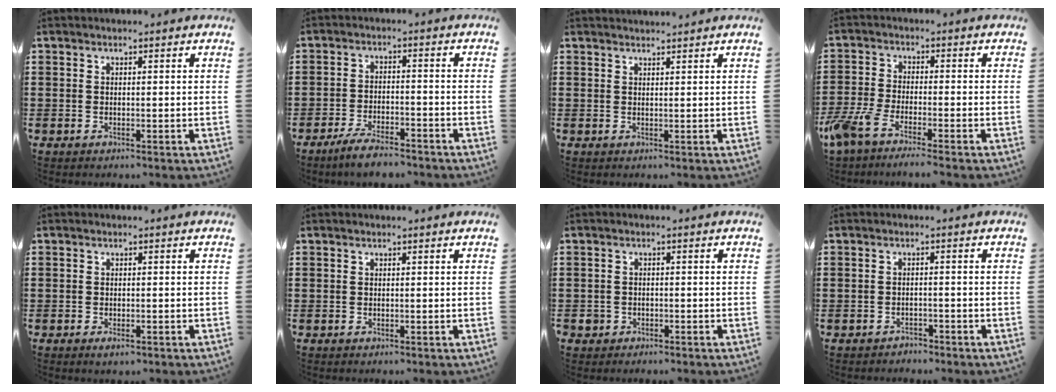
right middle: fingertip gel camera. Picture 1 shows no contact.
{"total": 4.6, "force": [-4.1, 0.5, 2.1], "torque": [-0.041, -0.002, -0.078]}
{"total": 1.2, "force": [1.2, -0.1, 0.0], "torque": [-0.001, 0.001, 0.023]}
{"total": 4.7, "force": [-3.8, 0.5, 2.8], "torque": [-0.089, -0.018, -0.081]}
{"total": 1.0, "force": [-0.8, 0.3, 0.5], "torque": [-0.014, -0.005, -0.013]}
{"total": 0.0}
{"total": 1.3, "force": [-0.9, 0.9, 0.0], "torque": [-0.004, 0.003, -0.023]}
{"total": 1.6, "force": [-1.6, 0.2, -0.2], "torque": [-0.005, 0.000, -0.035]}